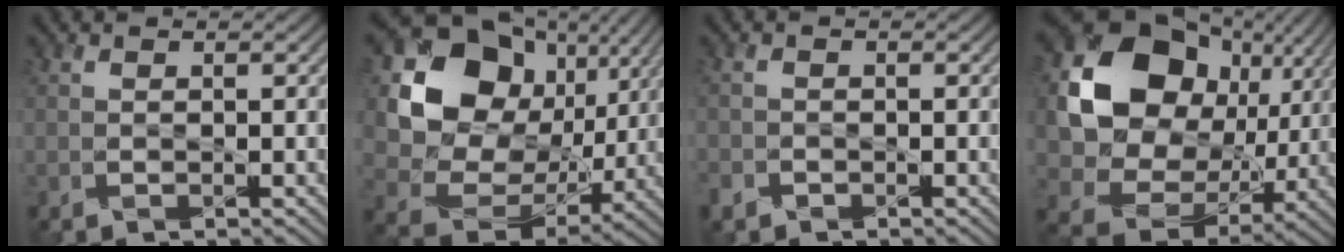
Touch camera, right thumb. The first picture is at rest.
{"total": 17.5, "force": [4.9, 13.9, 9.3], "torque": [-0.218, 0.010, 0.097]}
{"total": 1.6, "force": [-1.2, 1.0, 0.3], "torque": [-0.010, -0.005, -0.030]}
{"total": 17.9, "force": [4.1, 14.1, 10.1], "torque": [-0.218, -0.008, 0.089]}